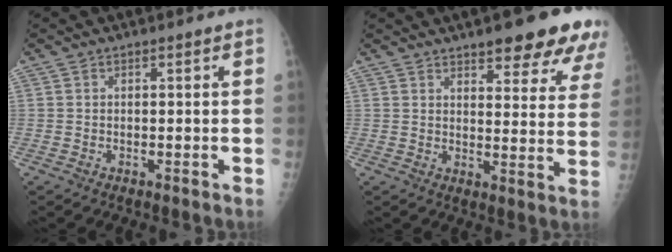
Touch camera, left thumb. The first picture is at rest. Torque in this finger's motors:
{"motor_torque": [1.53, 1.54, 0.67, -0.44, 0.07]}